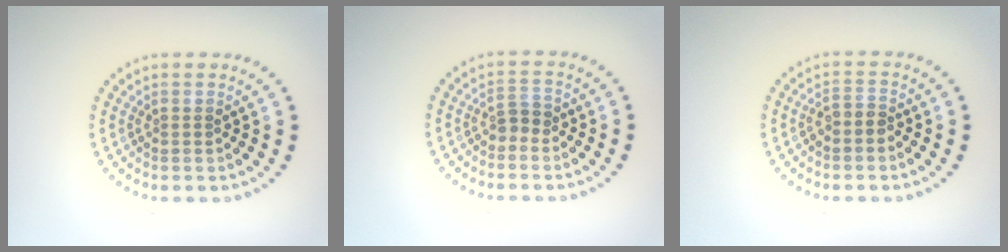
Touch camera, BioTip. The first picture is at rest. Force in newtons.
{"total": 1.2, "press": 1.0, "slide": 0.6}
{"total": 1.5, "press": 1.2, "slide": 0.9}